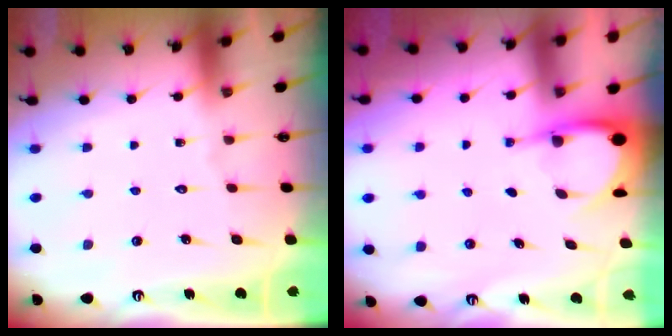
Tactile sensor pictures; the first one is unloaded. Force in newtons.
{"total": 3.9, "press": 3.9, "slide": 0.4}